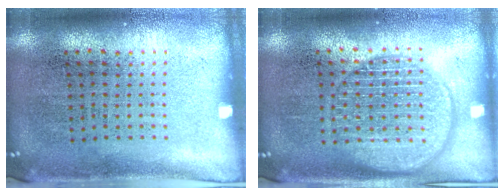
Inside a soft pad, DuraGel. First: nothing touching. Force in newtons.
{"total": 3.2, "press": 3.2, "slide": 0.4}